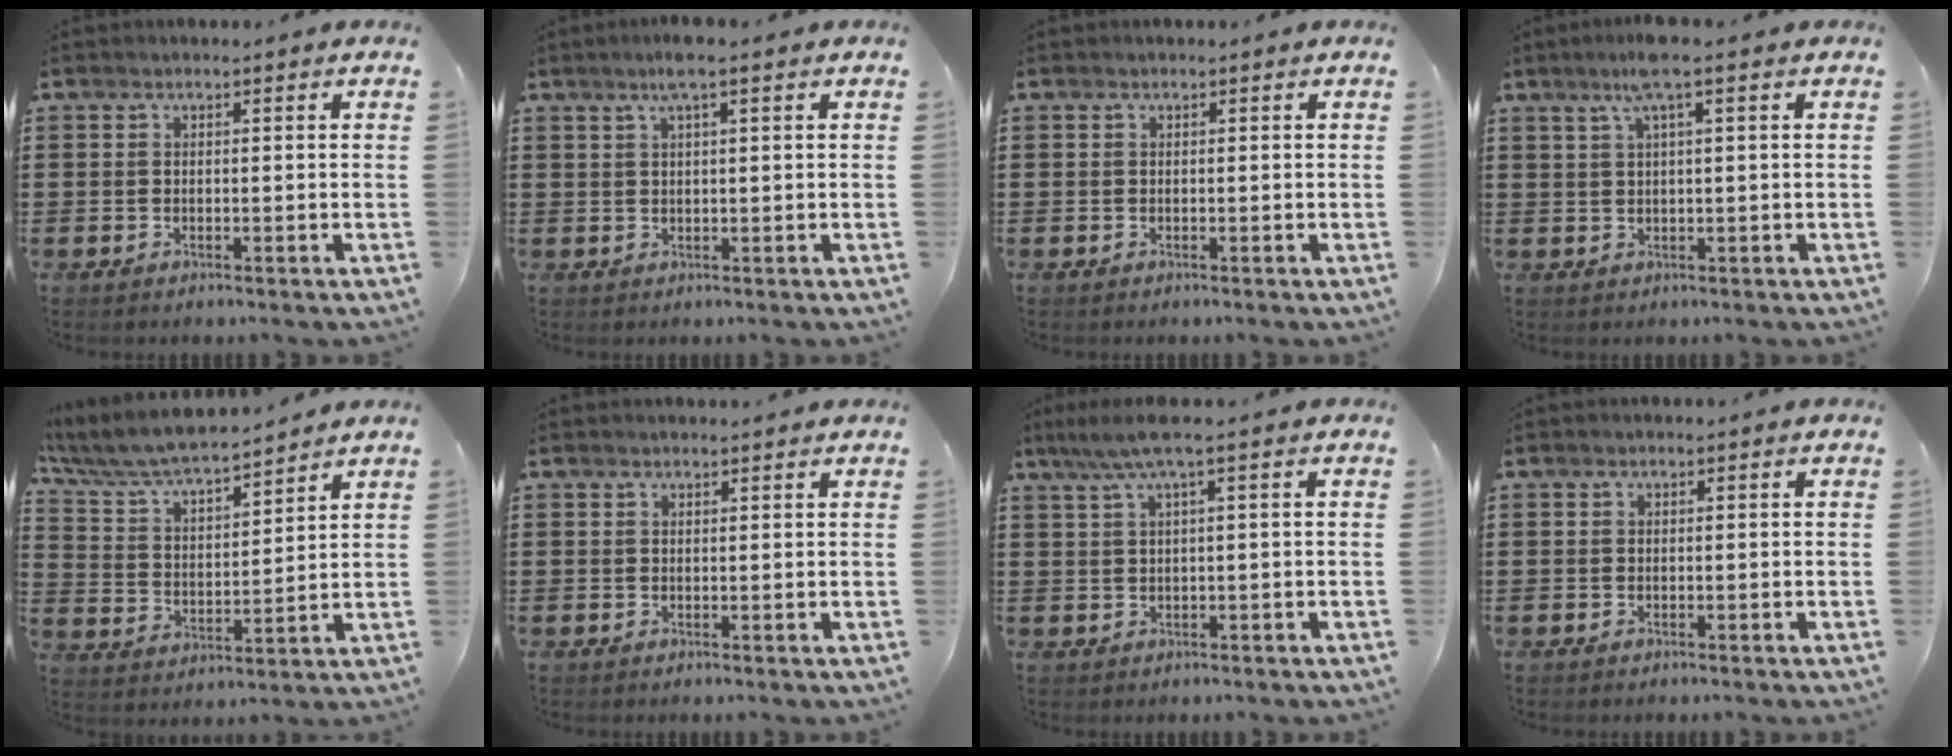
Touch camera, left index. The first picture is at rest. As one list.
[{"total": 3.0, "force": [1.7, 0.2, 2.4], "torque": [-0.051, 0.004, 0.029]}, {"total": 0.0}, {"total": 3.7, "force": [1.8, -0.1, 3.2], "torque": [-0.066, 0.003, 0.030]}, {"total": 6.8, "force": [6.4, 0.7, 2.3], "torque": [-0.074, -0.040, 0.108]}, {"total": 0.9, "force": [0.9, 0.0, 0.2], "torque": [-0.005, -0.001, 0.018]}, {"total": 3.6, "force": [1.2, 0.0, 3.4], "torque": [-0.067, 0.000, 0.018]}, {"total": 0.0}]